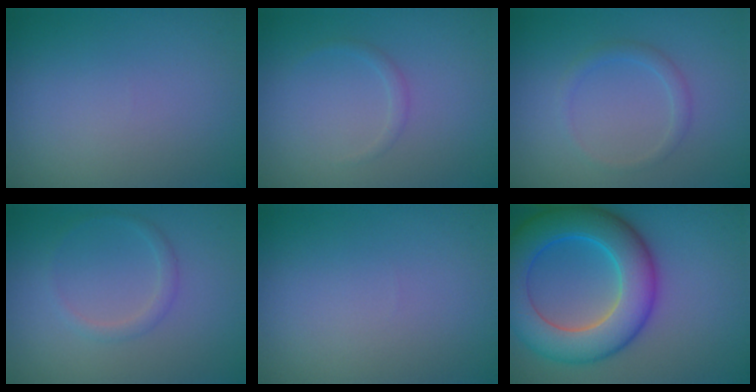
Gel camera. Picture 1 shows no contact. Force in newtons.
{"total": 0.8, "press": 0.8, "slide": 0.1}
{"total": 1.3, "press": 1.3, "slide": 0.1}
{"total": 1.2, "press": 1.2, "slide": 0.1}
{"total": 0.0}
{"total": 9.5, "press": 9.5, "slide": 0.4}